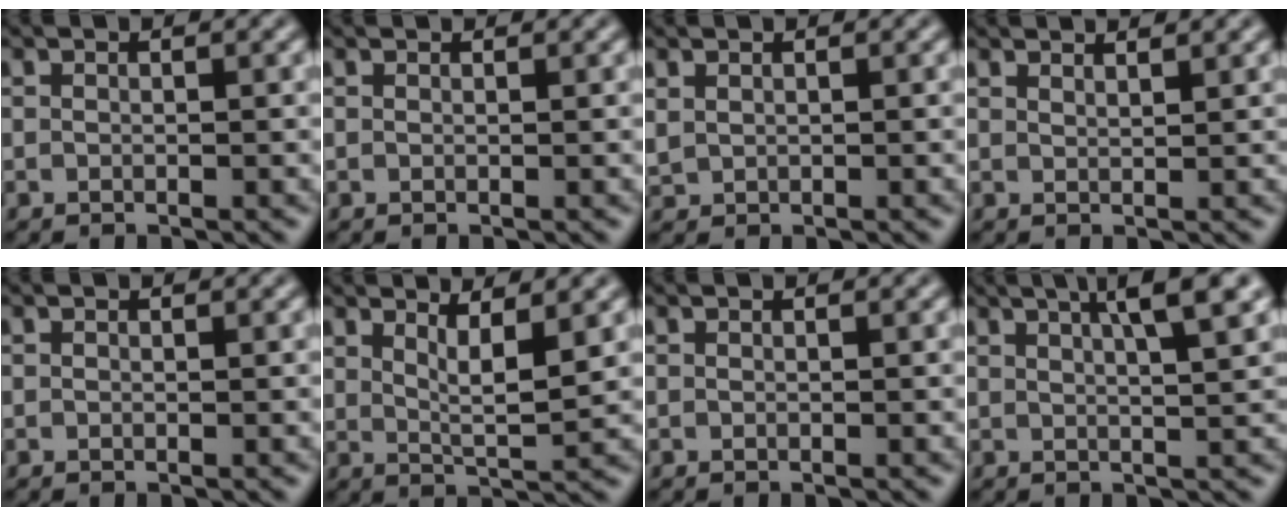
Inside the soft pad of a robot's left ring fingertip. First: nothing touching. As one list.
[{"total": 0.7, "force": [0.7, 0.0, 0.1], "torque": [-0.006, -0.004, 0.005]}, {"total": 0.7, "force": [0.6, 0.4, 0.3], "torque": [-0.012, -0.001, 0.017]}, {"total": 1.8, "force": [1.6, 0.4, 0.6], "torque": [0.001, 0.004, 0.014]}, {"total": 0.0}, {"total": 3.0, "force": [1.7, 0.7, 2.3], "torque": [-0.038, -0.012, 0.032]}, {"total": 0.0}, {"total": 5.5, "force": [2.9, 1.1, 4.5], "torque": [-0.044, 0.023, 0.025]}]